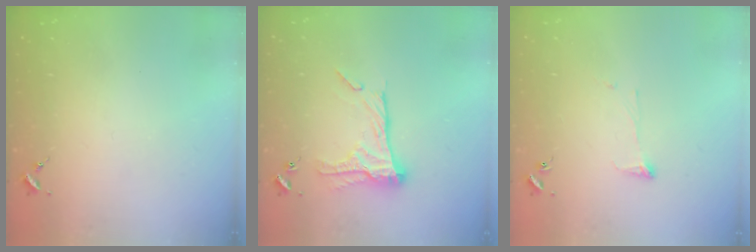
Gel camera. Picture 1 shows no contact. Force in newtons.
{"total": 16.3, "press": 16.2, "slide": 1.1}
{"total": 4.3, "press": 4.2, "slide": 0.7}